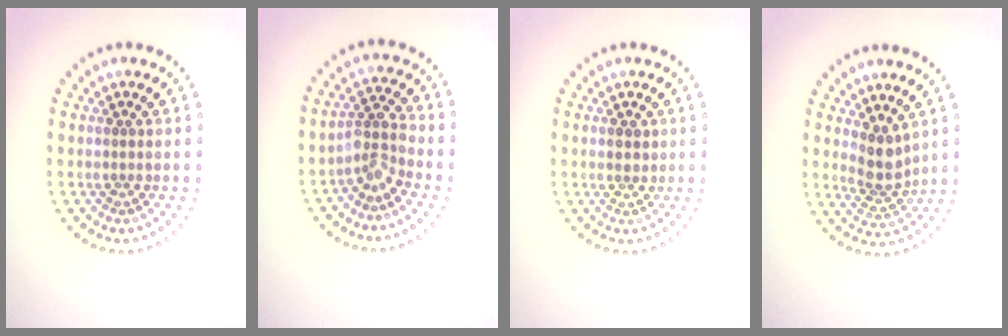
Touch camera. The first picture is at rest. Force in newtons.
{"total": 2.7, "press": 2.0, "slide": 1.8}
{"total": 1.3, "press": 1.3, "slide": 0.4}
{"total": 2.9, "press": 2.3, "slide": 1.7}